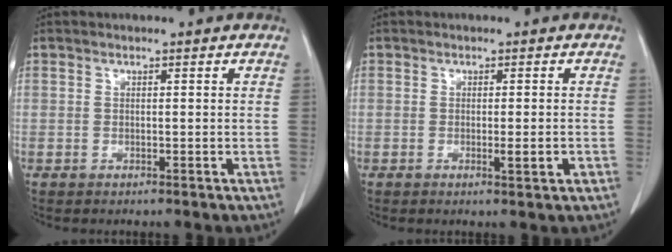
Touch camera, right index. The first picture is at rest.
{"total": 2.3, "force": [-0.7, 0.2, 2.2], "torque": [-0.030, -0.004, -0.009]}